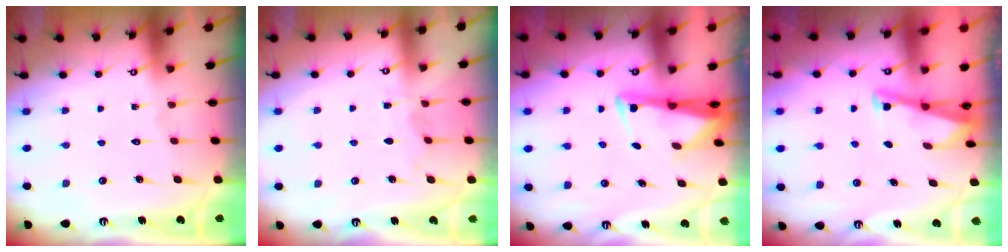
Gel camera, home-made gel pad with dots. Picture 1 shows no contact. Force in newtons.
{"total": 3.8, "press": 3.8, "slide": 0.4}
{"total": 3.0, "press": 2.9, "slide": 0.9}
{"total": 3.0, "press": 3.0, "slide": 0.3}